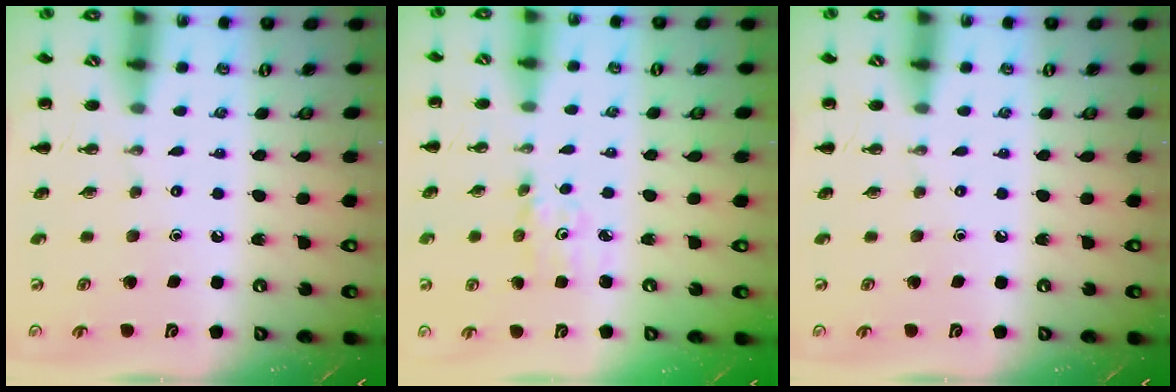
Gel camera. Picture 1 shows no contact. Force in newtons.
{"total": 2.0, "press": 2.0, "slide": 0.2}
{"total": 0.0}